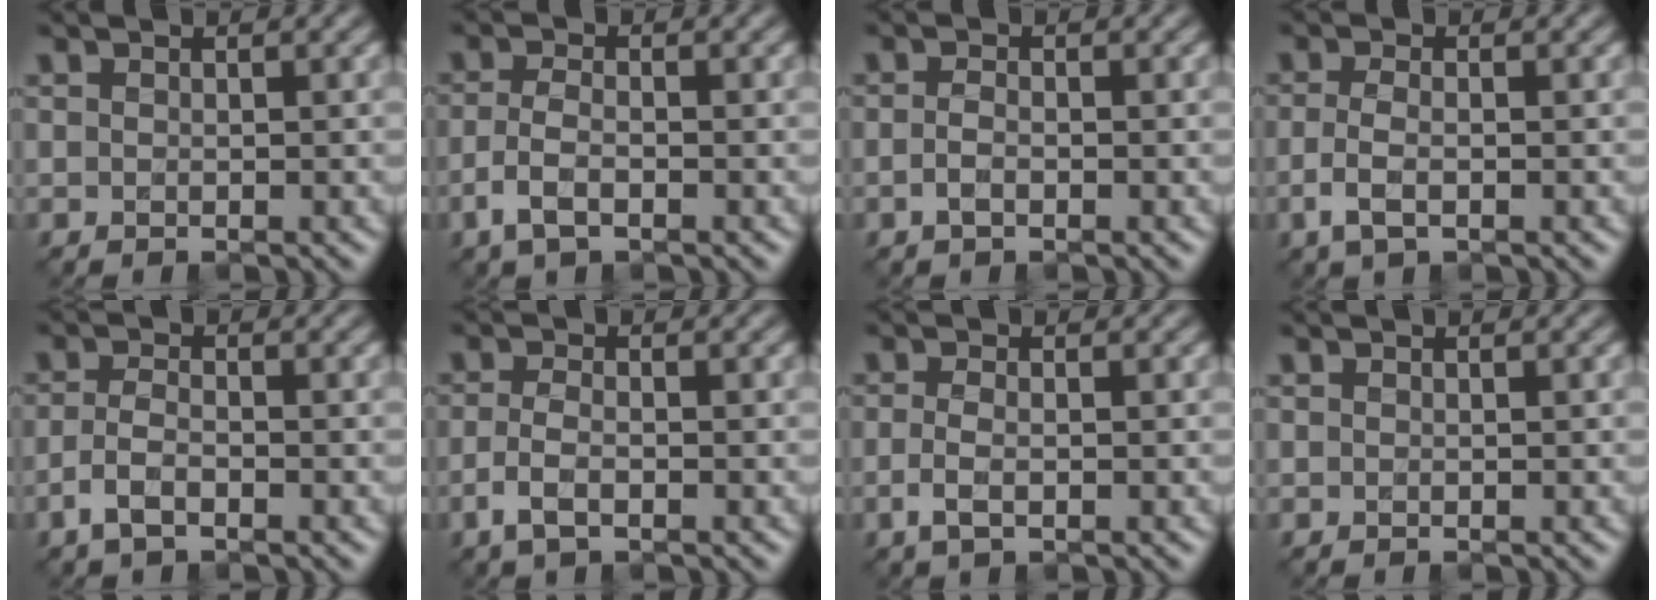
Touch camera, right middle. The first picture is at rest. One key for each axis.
{"total": 2.9, "fx": -1.3, "fy": 1.2, "fz": 2.3, "tx": -0.052, "ty": -0.001, "tz": -0.031}
{"total": 1.3, "fx": -0.5, "fy": 0.5, "fz": 1.1, "tx": -0.025, "ty": -0.001, "tz": -0.012}
{"total": 2.5, "fx": -0.8, "fy": 1.1, "fz": 2.2, "tx": -0.052, "ty": -0.005, "tz": -0.019}
{"total": 2.4, "fx": -1.3, "fy": 1.0, "fz": 1.8, "tx": -0.042, "ty": 0.001, "tz": -0.032}
{"total": 2.5, "fx": -1.1, "fy": 1.0, "fz": 2.0, "tx": -0.048, "ty": -0.003, "tz": -0.025}
{"total": 2.0, "fx": -0.6, "fy": 0.8, "fz": 1.7, "tx": -0.040, "ty": -0.006, "tz": -0.015}
{"total": 0.0}